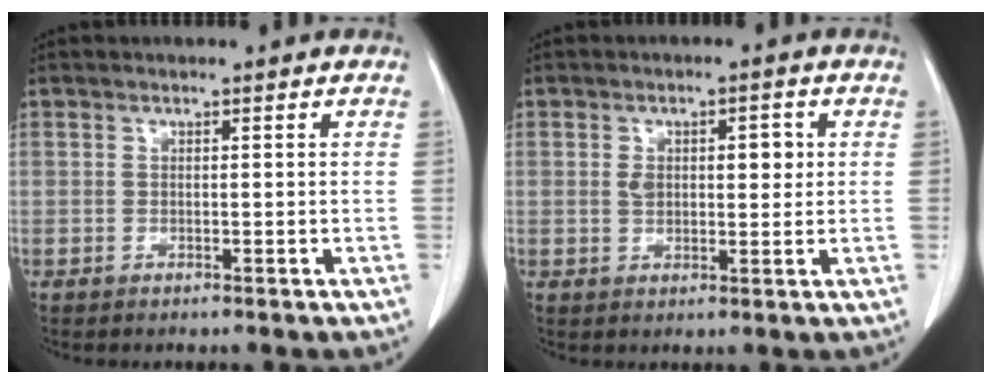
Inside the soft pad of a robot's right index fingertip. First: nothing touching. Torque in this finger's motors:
{"motor_torque": [0.12, 0.04, 0.04, 0.05]}